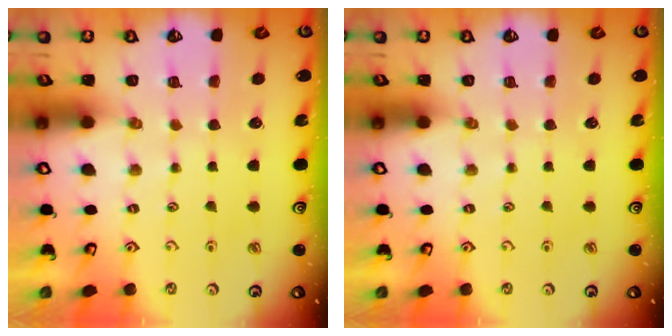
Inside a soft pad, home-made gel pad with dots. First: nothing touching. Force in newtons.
{"total": 0.0}